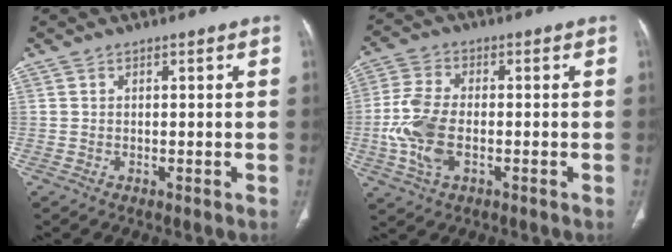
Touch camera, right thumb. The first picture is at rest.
{"total": 10.0, "force": [-2.0, 5.4, 8.1], "torque": [-0.182, 0.007, -0.042]}